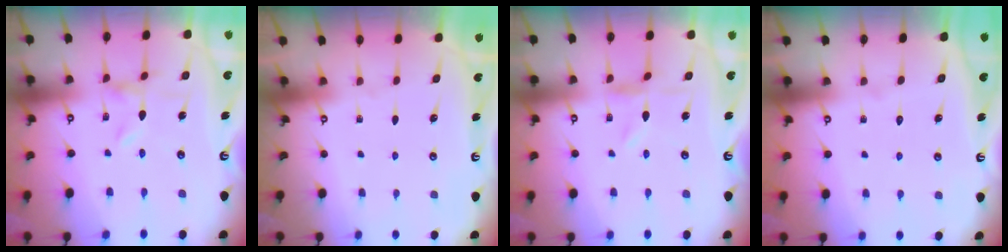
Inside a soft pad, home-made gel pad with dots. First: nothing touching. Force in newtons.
{"total": 0.0}
{"total": 0.0}
{"total": 1.6, "press": 1.6, "slide": 0.1}